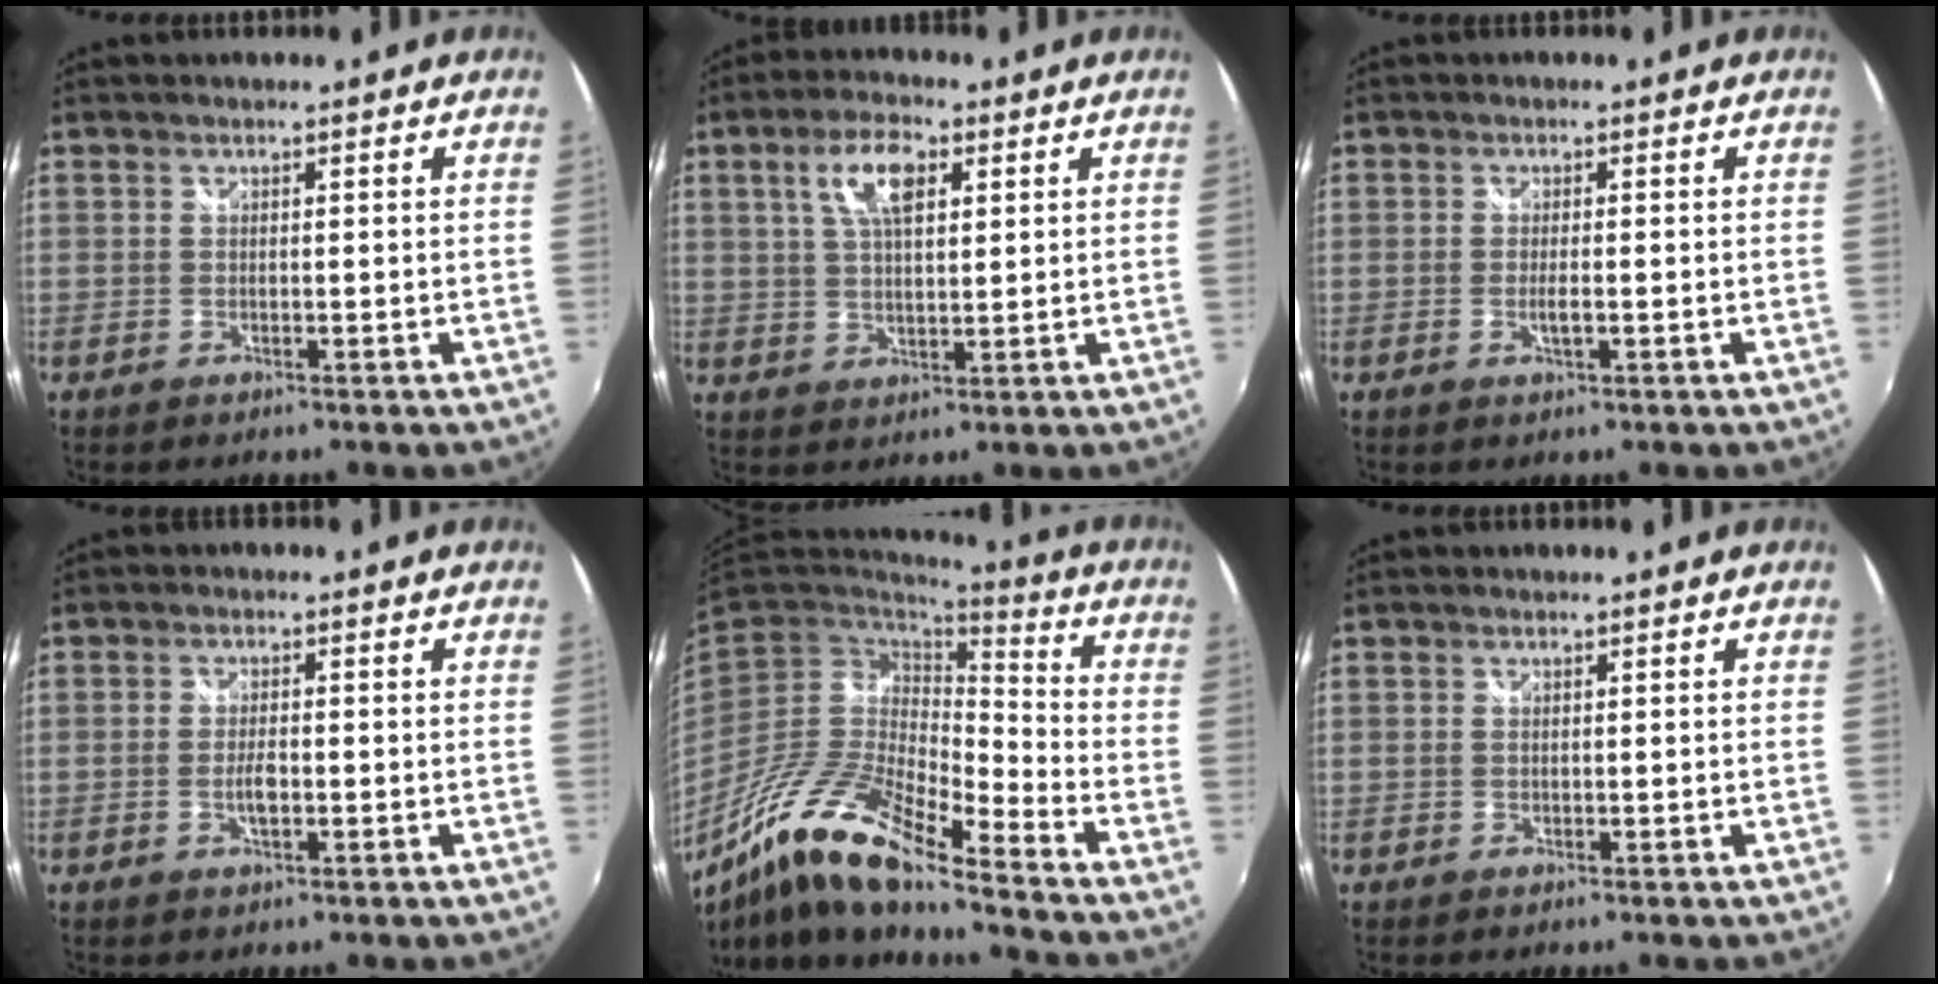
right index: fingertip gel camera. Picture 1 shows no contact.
{"total": 7.8, "force": [3.1, 3.3, 6.4], "torque": [-0.120, 0.014, 0.056]}
{"total": 1.9, "force": [-0.5, 0.2, 1.8], "torque": [-0.035, -0.003, -0.008]}
{"total": 2.7, "force": [-0.8, 1.0, 2.4], "torque": [-0.045, 0.000, -0.013]}
{"total": 16.9, "force": [-11.5, 3.5, 11.9], "torque": [-0.225, -0.018, -0.234]}
{"total": 0.0}